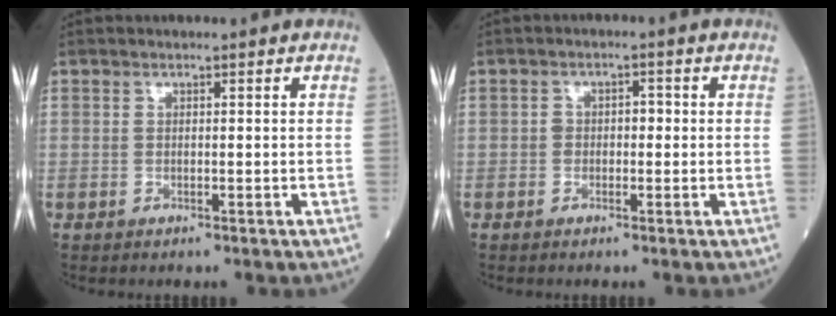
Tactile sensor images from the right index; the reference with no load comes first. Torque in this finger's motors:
{"motor_torque": [0.47, 0.00, 0.08, 0.04]}